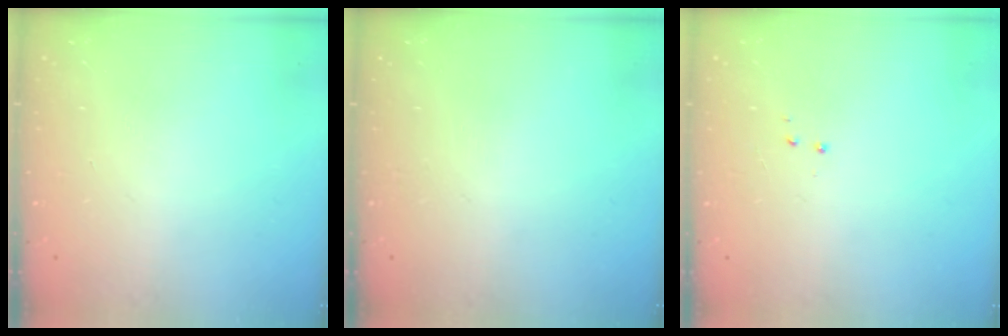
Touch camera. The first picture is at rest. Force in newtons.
{"total": 0.0}
{"total": 3.0, "press": 2.9, "slide": 0.6}